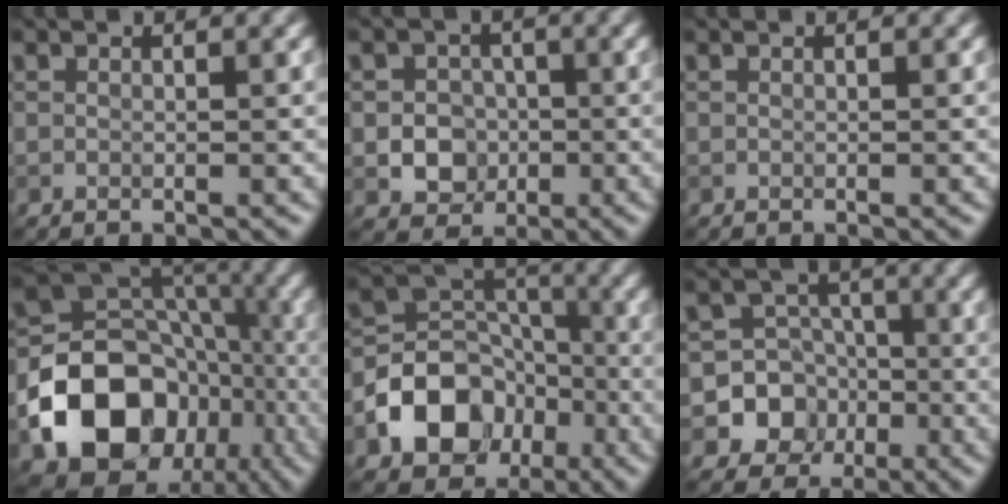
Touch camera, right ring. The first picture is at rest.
{"total": 3.6, "force": [-0.8, 3.2, 1.6], "torque": [-0.010, -0.001, -0.021]}
{"total": 0.0}
{"total": 15.8, "force": [-5.7, 12.8, 7.4], "torque": [-0.130, -0.010, -0.107]}
{"total": 9.0, "force": [-3.8, 7.0, 4.2], "torque": [-0.059, 0.001, -0.078]}
{"total": 8.4, "force": [-2.8, 7.8, 1.5], "torque": [-0.008, 0.001, -0.074]}